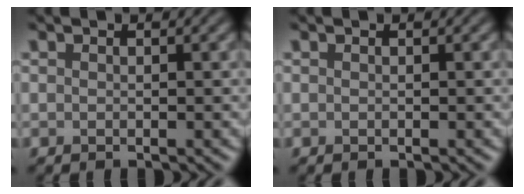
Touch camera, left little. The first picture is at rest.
{"total": 0.0}